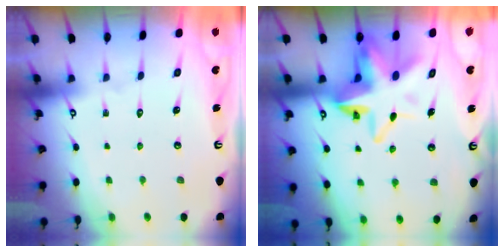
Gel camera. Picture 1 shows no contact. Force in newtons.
{"total": 11.4, "press": 11.3, "slide": 1.3}